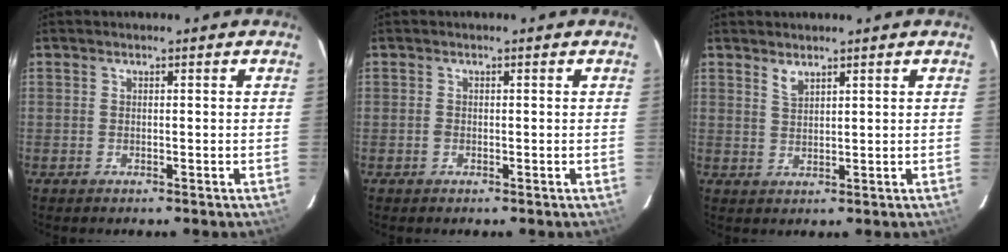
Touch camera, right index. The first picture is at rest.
{"total": 0.6, "force": [-0.2, 0.5, 0.3], "torque": [-0.004, 0.001, -0.006]}
{"total": 2.0, "force": [1.7, 0.6, 1.0], "torque": [-0.018, 0.000, 0.031]}